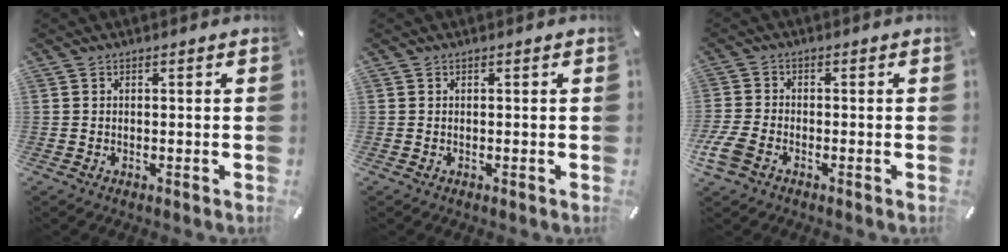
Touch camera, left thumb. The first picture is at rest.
{"total": 0.0}
{"total": 5.2, "force": [-2.5, 3.2, 3.2], "torque": [-0.088, 0.000, -0.052]}